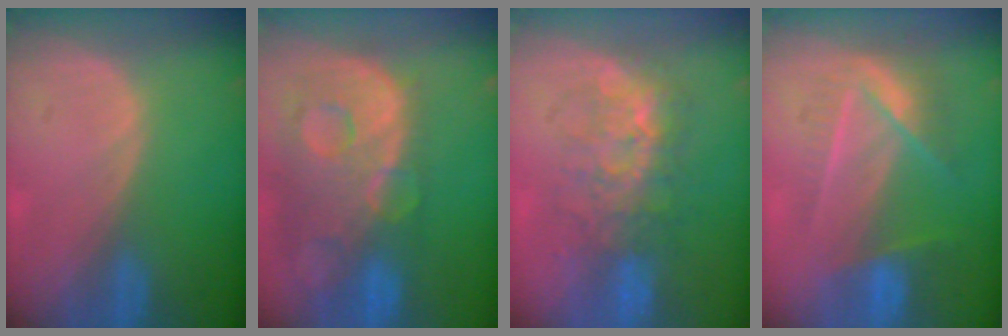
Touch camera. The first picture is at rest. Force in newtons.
{"total": 13.8, "press": 11.3, "slide": 8.0}
{"total": 7.8, "press": 7.7, "slide": 1.6}
{"total": 7.3, "press": 6.5, "slide": 3.2}